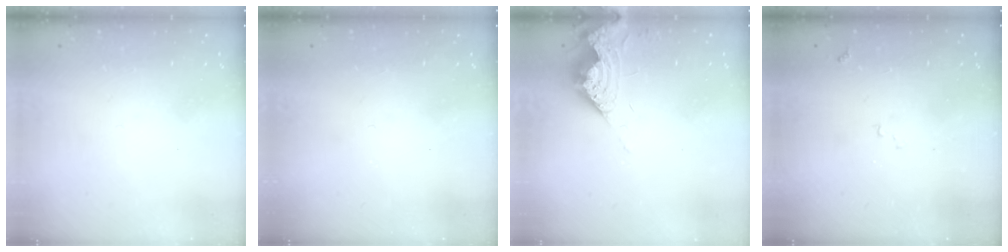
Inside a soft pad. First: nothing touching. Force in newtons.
{"total": 1.1, "press": 1.0, "slide": 0.1}
{"total": 10.1, "press": 10.1, "slide": 0.1}
{"total": 7.4, "press": 7.4, "slide": 0.9}